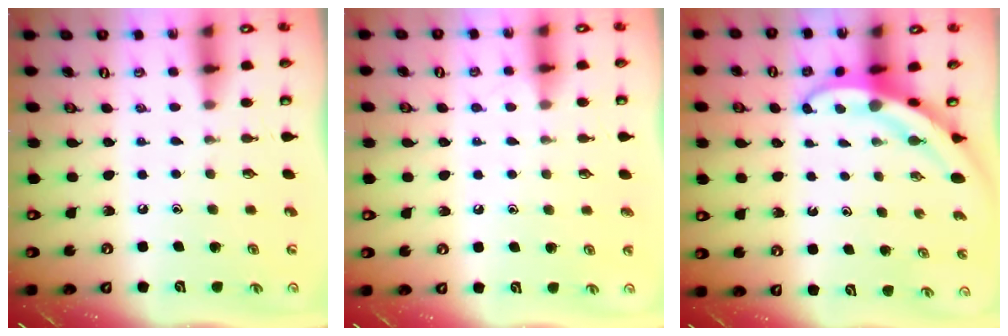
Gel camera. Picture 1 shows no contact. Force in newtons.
{"total": 3.0, "press": 3.0, "slide": 0.3}
{"total": 3.9, "press": 3.8, "slide": 0.6}